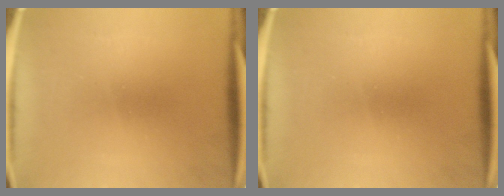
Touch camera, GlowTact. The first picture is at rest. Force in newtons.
{"total": 0.0}